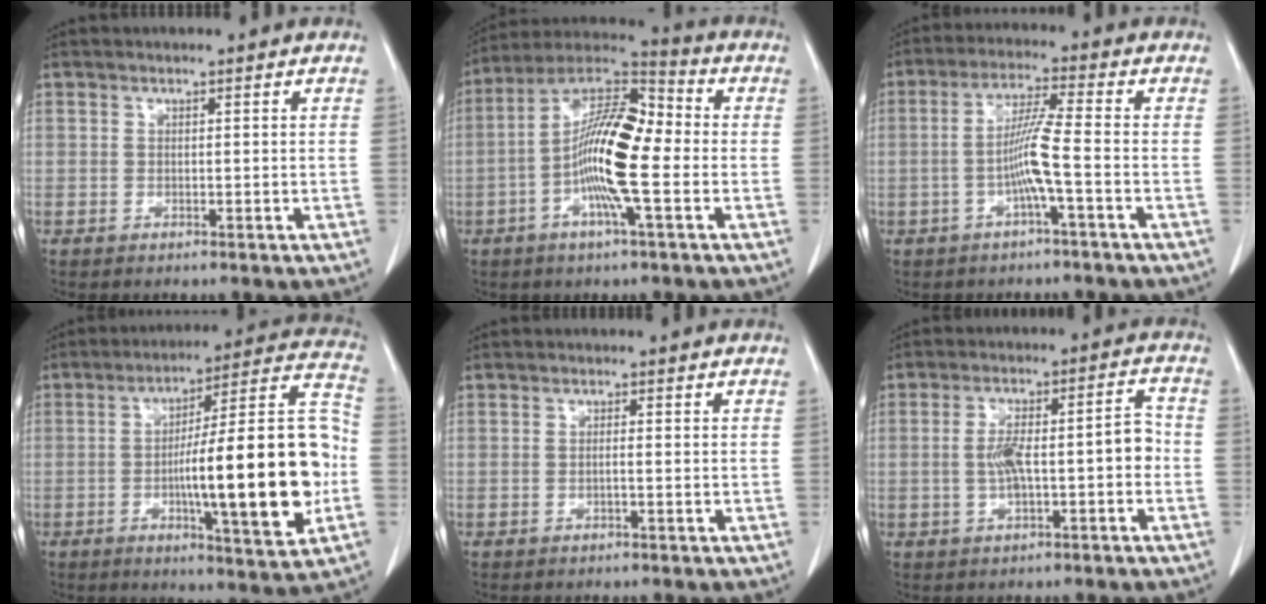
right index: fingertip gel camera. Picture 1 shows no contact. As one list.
[{"total": 14.7, "force": [-2.1, 2.6, 14.3], "torque": [-0.268, 0.017, -0.047]}, {"total": 6.5, "force": [-1.7, -0.8, 6.2], "torque": [-0.127, 0.004, -0.034]}, {"total": 22.9, "force": [-3.7, 2.3, 22.4], "torque": [-0.302, 0.019, -0.055]}, {"total": 0.8, "force": [-0.2, -0.1, 0.8], "torque": [-0.017, 0.000, -0.004]}, {"total": 8.5, "force": [-1.3, 2.1, 8.1], "torque": [-0.142, 0.032, -0.018]}]